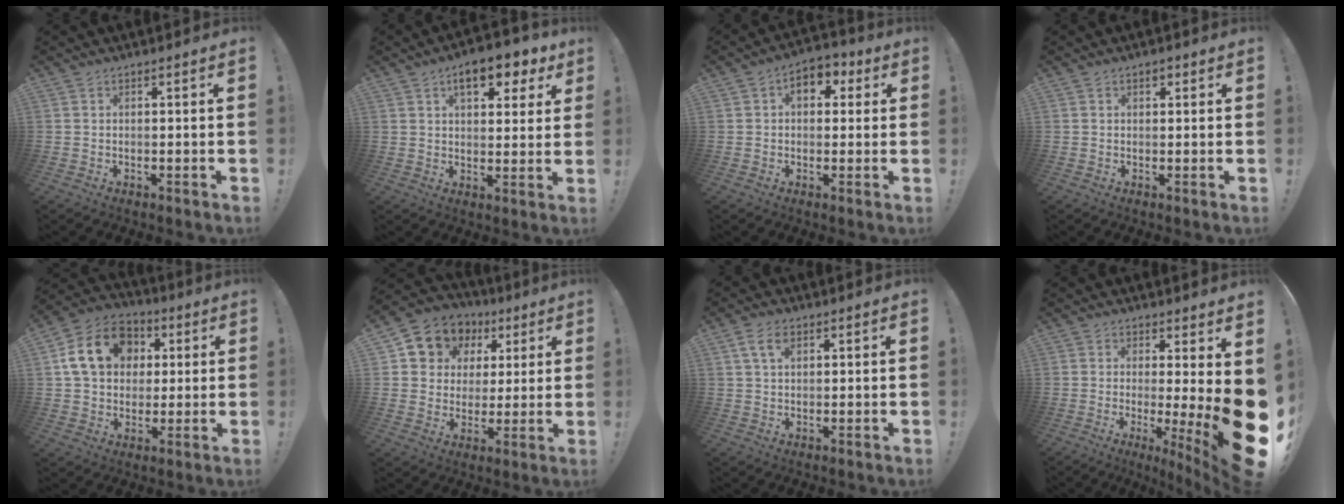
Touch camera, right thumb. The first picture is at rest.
{"total": 10.1, "force": [5.6, 4.8, 6.9], "torque": [-0.086, -0.028, 0.094]}
{"total": 7.3, "force": [2.3, 5.1, 4.7], "torque": [-0.060, -0.001, 0.037]}
{"total": 1.2, "force": [0.6, 0.9, 0.5], "torque": [-0.006, 0.001, 0.010]}
{"total": 16.8, "force": [4.9, 13.2, 9.2], "torque": [-0.144, 0.008, 0.101]}
{"total": 9.6, "force": [3.8, 8.5, 2.4], "torque": [-0.038, -0.026, 0.078]}
{"total": 4.8, "force": [2.1, 2.7, 3.3], "torque": [-0.059, -0.002, 0.040]}
{"total": 11.0, "force": [-0.8, 0.3, 11.0], "torque": [-0.127, -0.045, -0.006]}